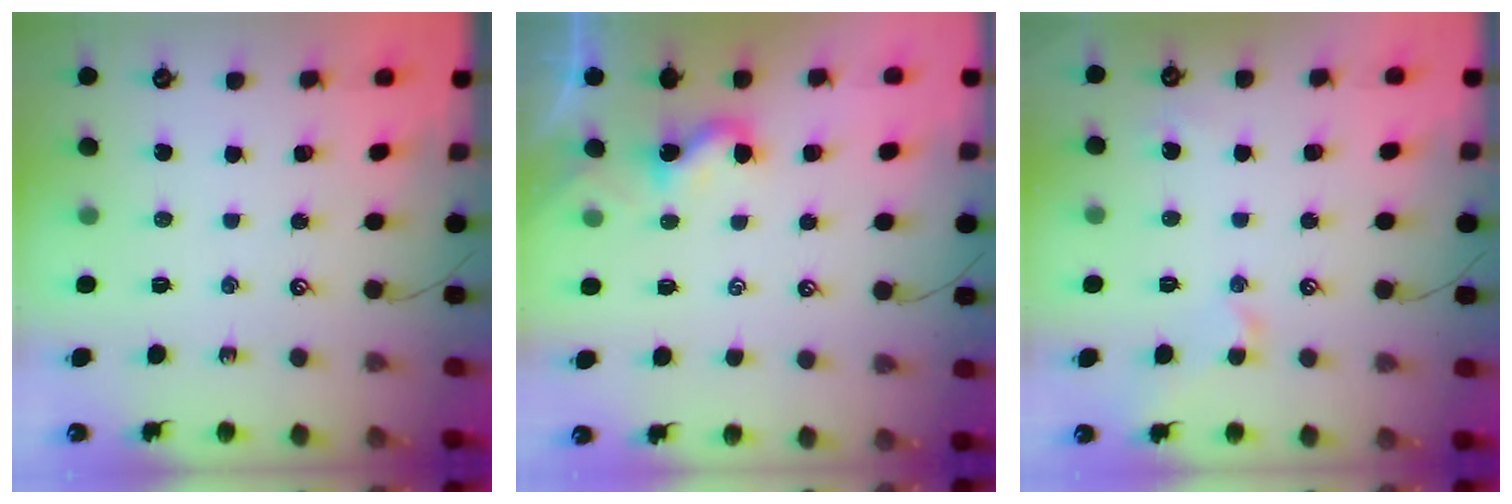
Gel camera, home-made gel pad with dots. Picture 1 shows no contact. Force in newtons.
{"total": 1.1, "press": 1.1, "slide": 0.3}
{"total": 1.5, "press": 1.4, "slide": 0.5}